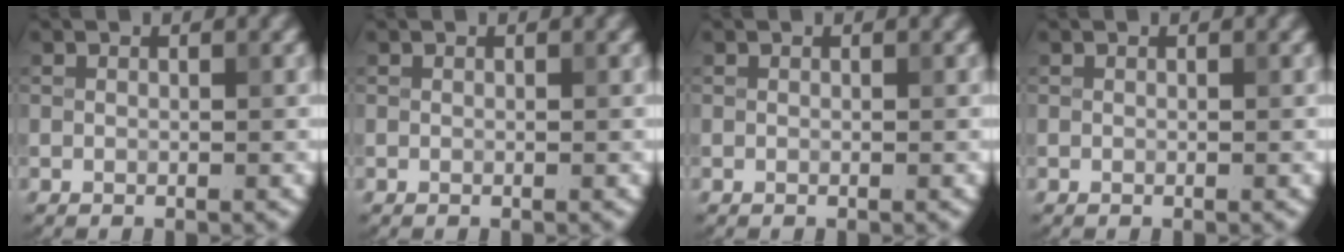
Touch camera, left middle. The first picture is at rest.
{"total": 0.0}
{"total": 0.0}
{"total": 0.0}